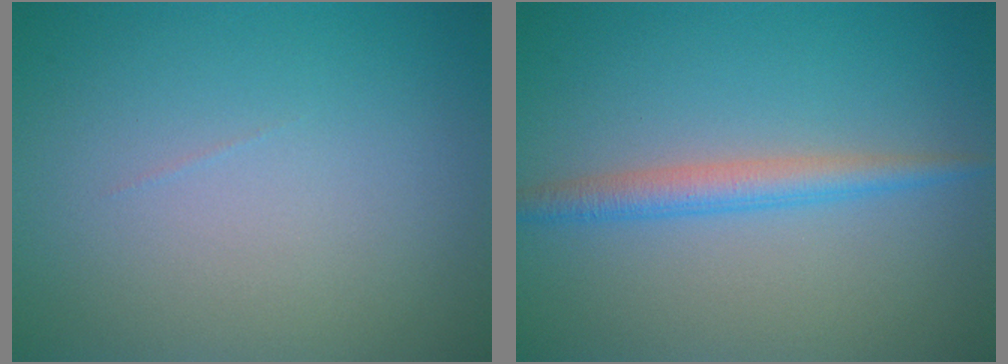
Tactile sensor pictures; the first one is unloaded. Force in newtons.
{"total": 2.6, "press": 2.6, "slide": 0.0}